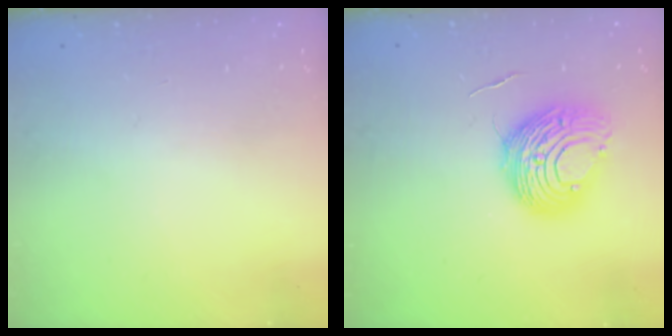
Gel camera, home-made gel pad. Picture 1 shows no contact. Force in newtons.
{"total": 10.8, "press": 10.8, "slide": 1.1}